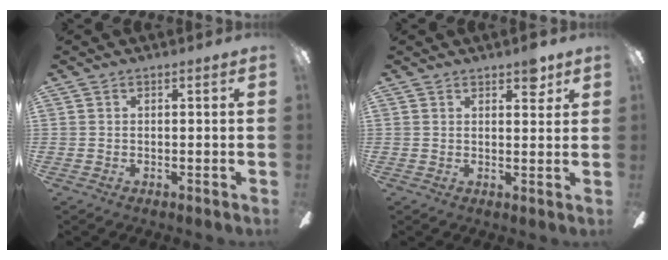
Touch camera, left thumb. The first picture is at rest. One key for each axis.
{"total": 4.6, "fx": 3.4, "fy": 1.8, "fz": 2.5, "tx": -0.016, "ty": -0.017, "tz": 0.052}